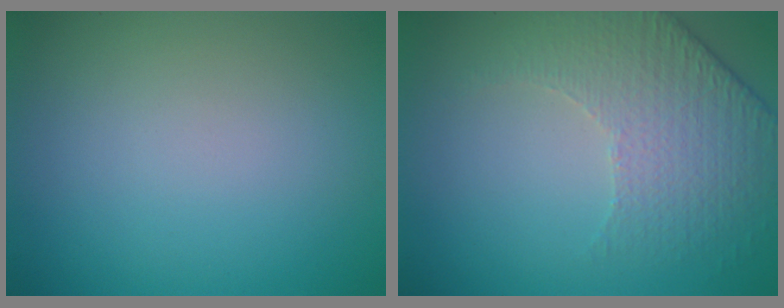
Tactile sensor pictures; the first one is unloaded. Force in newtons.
{"total": 4.7, "press": 3.4, "slide": 3.2}